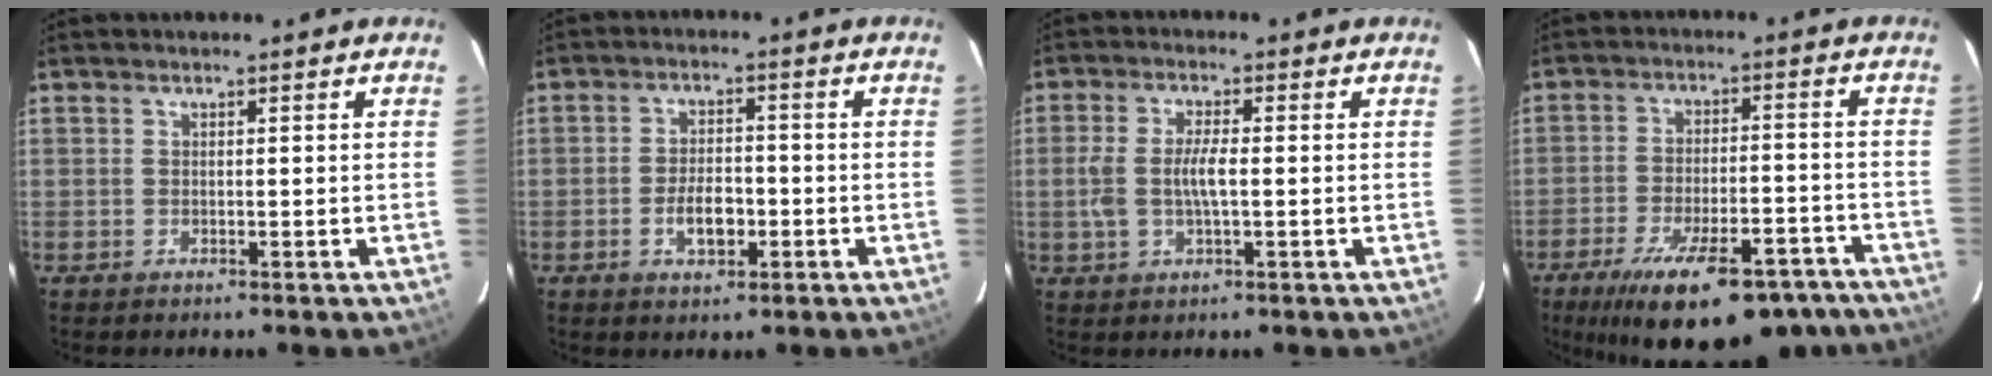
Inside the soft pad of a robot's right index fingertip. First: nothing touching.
{"total": 5.6, "force": [-2.0, 2.8, 4.3], "torque": [-0.088, 0.003, -0.031]}
{"total": 6.0, "force": [-0.5, 2.0, 5.7], "torque": [-0.117, 0.003, -0.008]}
{"total": 23.5, "force": [-17.7, 8.0, 13.3], "torque": [-0.223, -0.022, -0.243]}